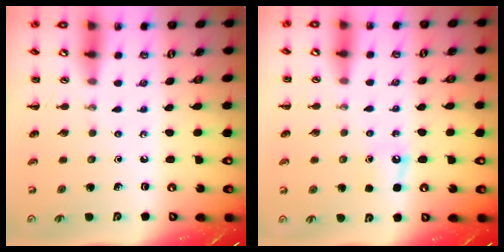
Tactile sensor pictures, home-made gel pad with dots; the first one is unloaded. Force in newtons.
{"total": 3.8, "press": 3.6, "slide": 1.4}